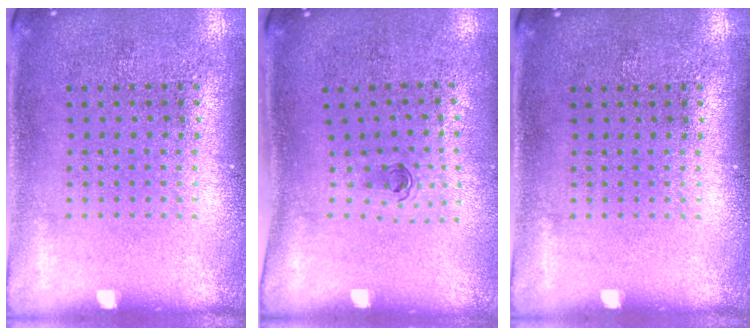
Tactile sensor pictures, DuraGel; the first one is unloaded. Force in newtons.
{"total": 0.7, "press": 0.4, "slide": 0.6}
{"total": 0.0}